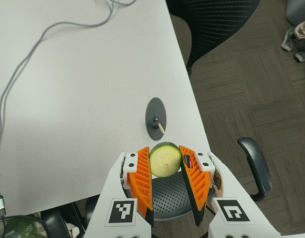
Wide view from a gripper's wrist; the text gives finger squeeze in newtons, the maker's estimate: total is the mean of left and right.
{"total": 9.1, "left": 9.8, "right": 8.5}